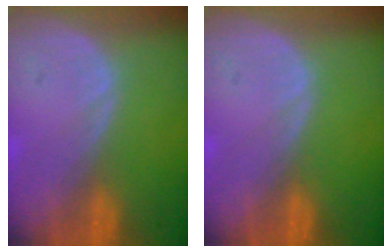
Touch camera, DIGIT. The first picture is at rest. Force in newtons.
{"total": 0.0}